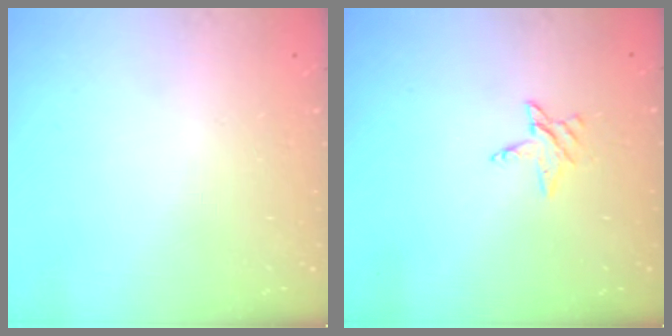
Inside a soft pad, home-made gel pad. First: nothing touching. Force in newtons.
{"total": 2.7, "press": 2.7, "slide": 0.2}